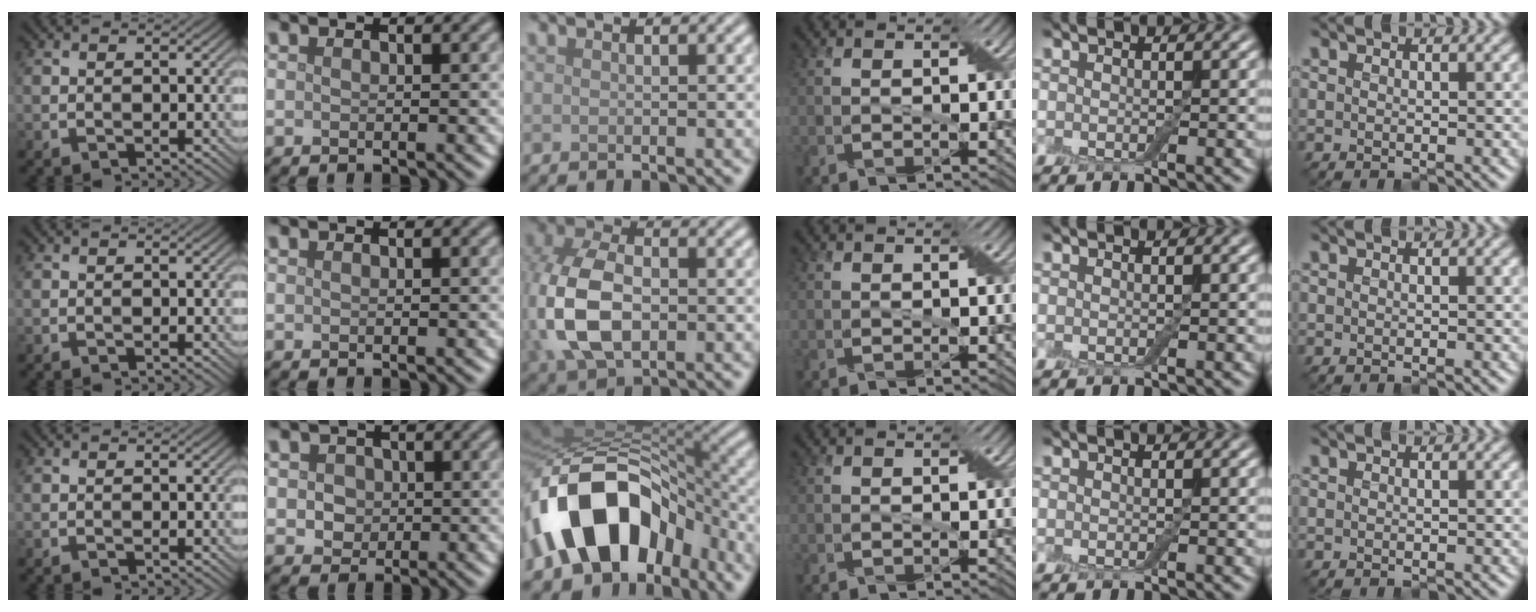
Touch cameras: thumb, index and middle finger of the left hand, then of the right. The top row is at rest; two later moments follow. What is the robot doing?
{"motion": "extract", "object": "drawer"}